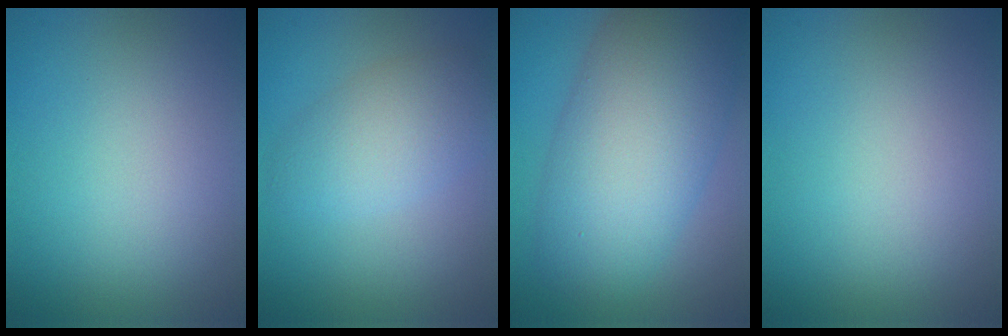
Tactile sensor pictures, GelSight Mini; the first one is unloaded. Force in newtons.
{"total": 4.2, "press": 4.1, "slide": 0.3}
{"total": 10.2, "press": 10.2, "slide": 0.4}
{"total": 0.0}